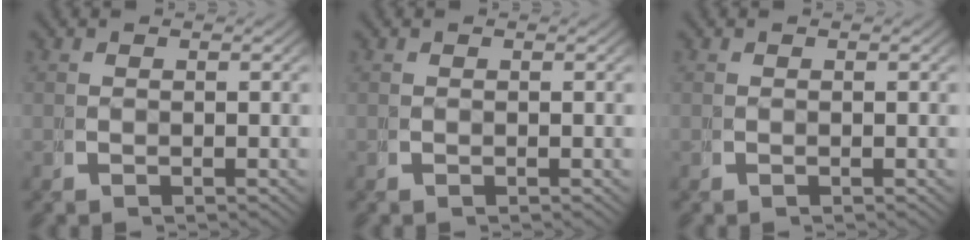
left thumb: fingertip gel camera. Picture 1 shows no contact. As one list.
[{"total": 0.0}, {"total": 0.0}]